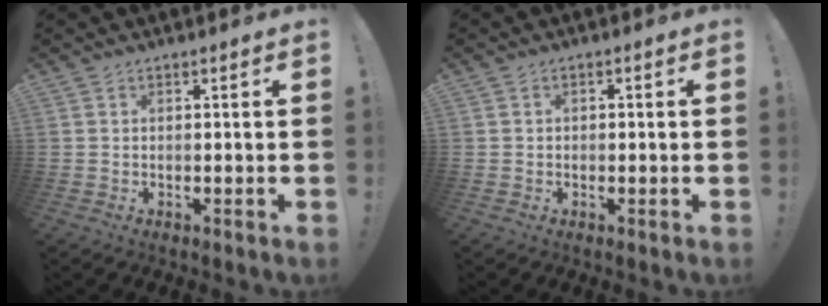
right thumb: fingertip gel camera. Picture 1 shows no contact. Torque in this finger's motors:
{"motor_torque": [0.05, -0.06, -0.01, -0.05, 0.05]}